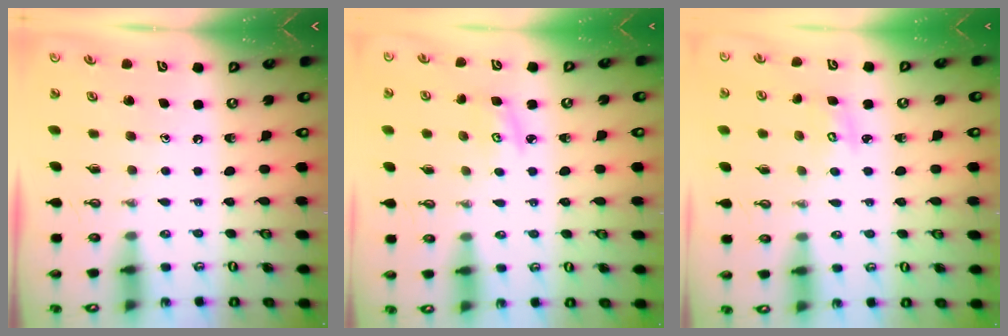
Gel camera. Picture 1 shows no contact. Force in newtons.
{"total": 3.9, "press": 3.9, "slide": 0.5}
{"total": 3.2, "press": 3.1, "slide": 0.2}